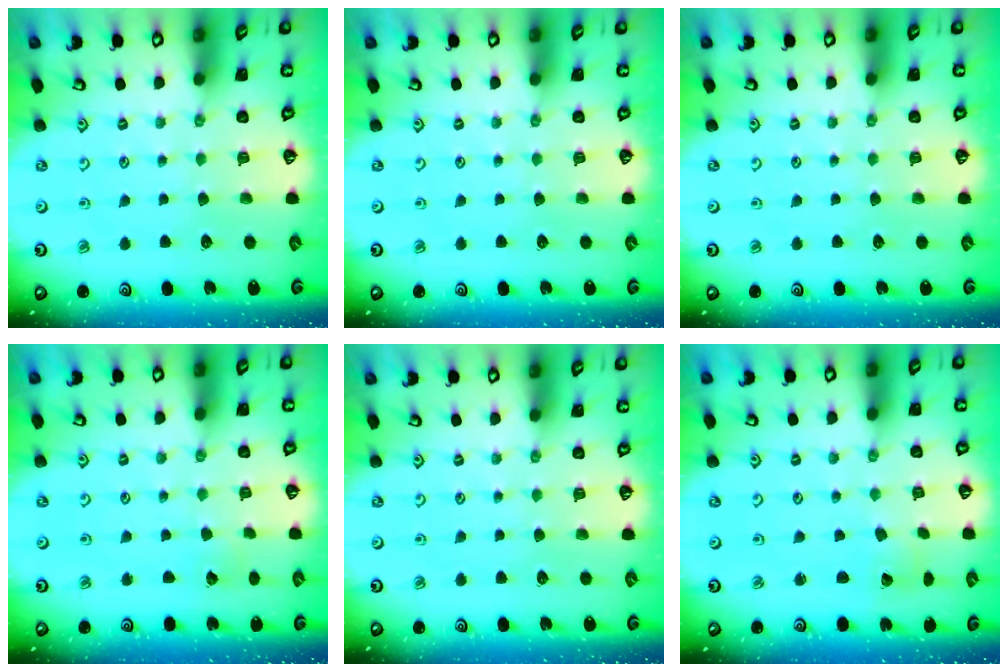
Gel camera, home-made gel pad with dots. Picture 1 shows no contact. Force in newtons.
{"total": 0.0}
{"total": 0.0}
{"total": 1.7, "press": 1.7, "slide": 0.1}
{"total": 0.0}
{"total": 2.0, "press": 2.0, "slide": 0.1}